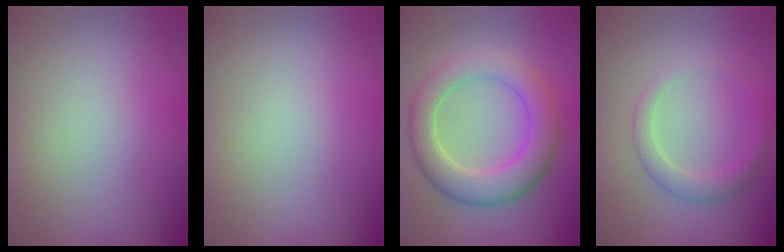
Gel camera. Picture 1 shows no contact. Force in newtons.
{"total": 0.0}
{"total": 5.5, "press": 5.5, "slide": 0.0}
{"total": 1.5, "press": 1.5, "slide": 0.0}